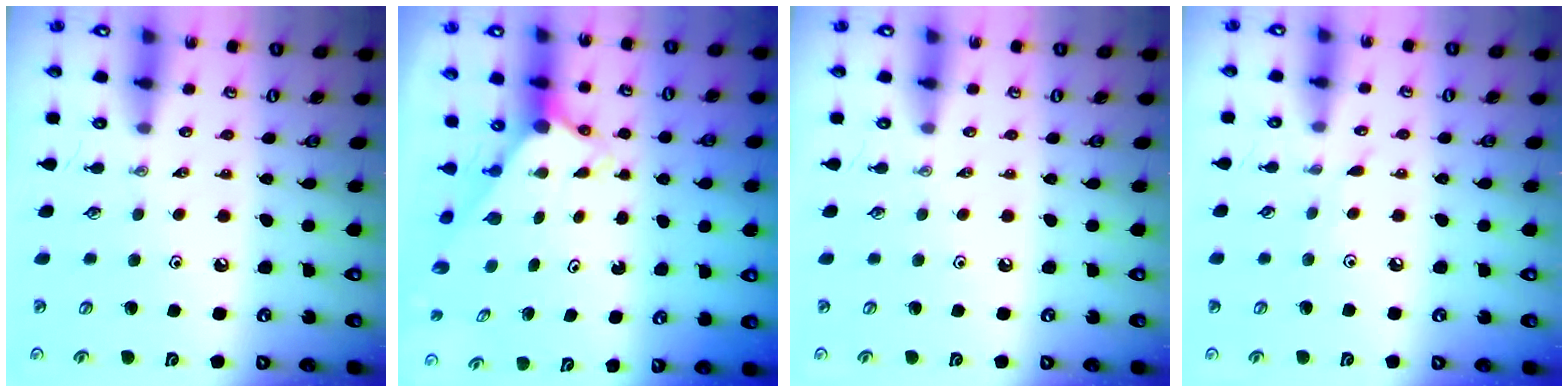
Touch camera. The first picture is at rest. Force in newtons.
{"total": 2.7, "press": 2.7, "slide": 0.2}
{"total": 0.0}
{"total": 3.7, "press": 3.6, "slide": 0.5}